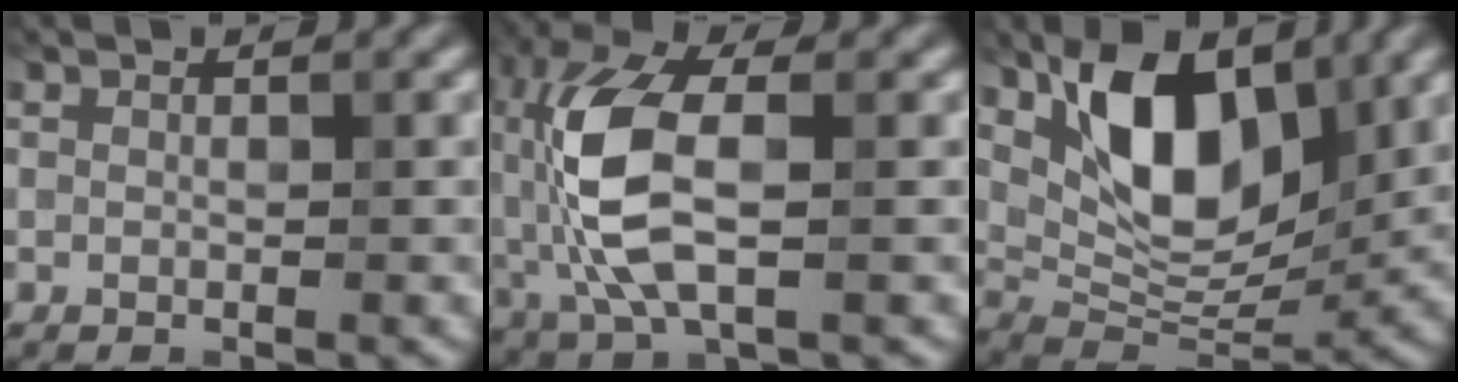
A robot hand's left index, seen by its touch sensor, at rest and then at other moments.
{"total": 8.8, "force": [-0.3, 3.9, 7.8], "torque": [-0.179, 0.010, -0.010]}
{"total": 9.5, "force": [3.6, 5.2, 7.1], "torque": [-0.123, -0.010, 0.062]}